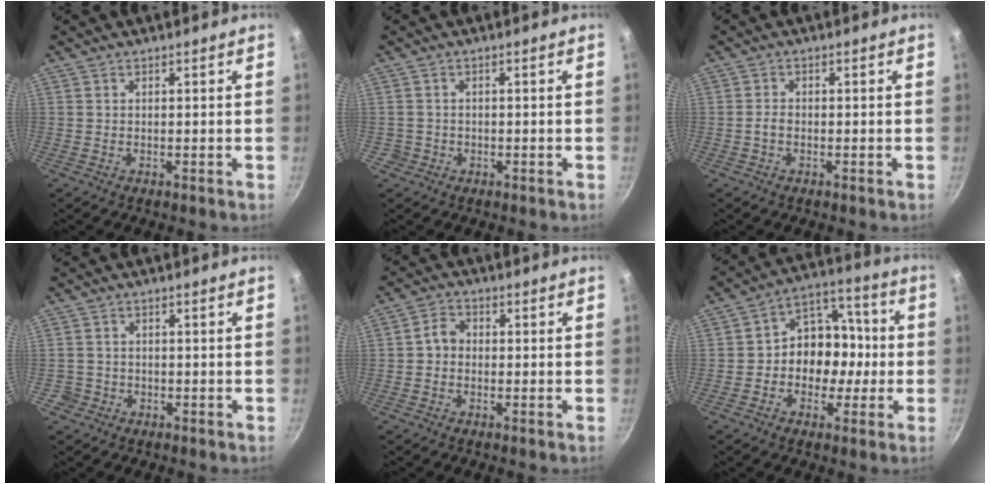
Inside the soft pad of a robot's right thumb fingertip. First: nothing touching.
{"total": 1.9, "force": [-0.7, 1.8, 0.2], "torque": [0.006, 0.015, -0.005]}
{"total": 1.4, "force": [-0.5, 0.9, 1.0], "torque": [-0.018, 0.010, -0.011]}
{"total": 2.5, "force": [-1.0, 2.2, 0.2], "torque": [0.009, 0.024, -0.012]}
{"total": 3.4, "force": [-0.4, 2.9, 1.8], "torque": [-0.022, 0.015, -0.017]}
{"total": 12.2, "force": [-1.8, 9.7, 7.1], "torque": [-0.044, 0.045, -0.042]}